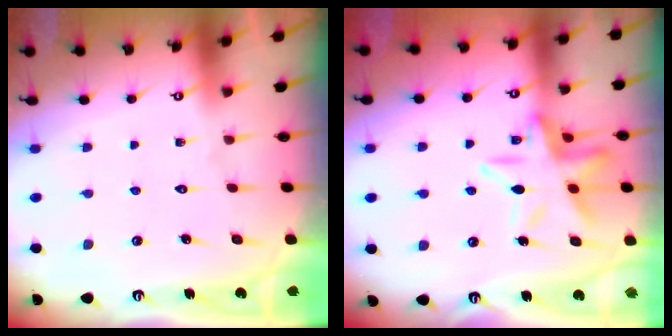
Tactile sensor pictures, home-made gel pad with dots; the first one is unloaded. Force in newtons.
{"total": 13.9, "press": 13.9, "slide": 1.5}